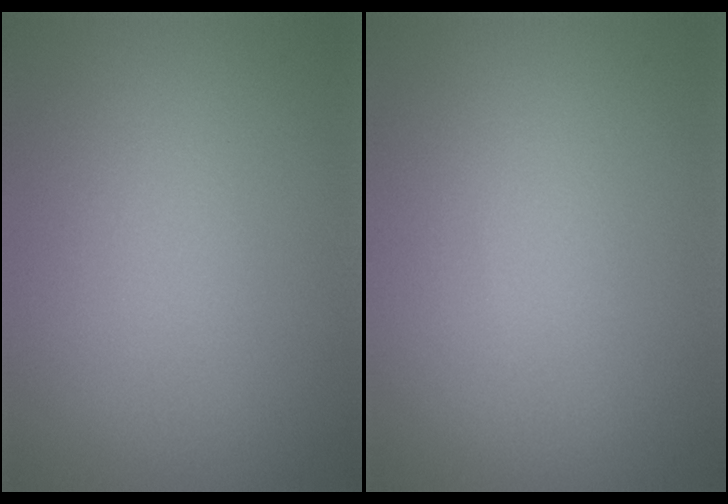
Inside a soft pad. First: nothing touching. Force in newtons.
{"total": 0.0}